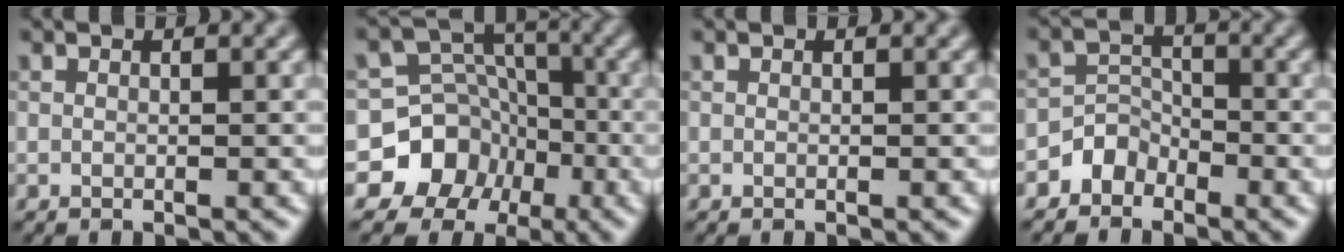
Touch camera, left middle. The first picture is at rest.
{"total": 8.8, "force": [-4.3, 7.6, 1.1], "torque": [0.000, 0.003, -0.097]}
{"total": 0.0}
{"total": 2.3, "force": [-1.7, 1.5, 0.2], "torque": [0.006, 0.014, -0.035]}